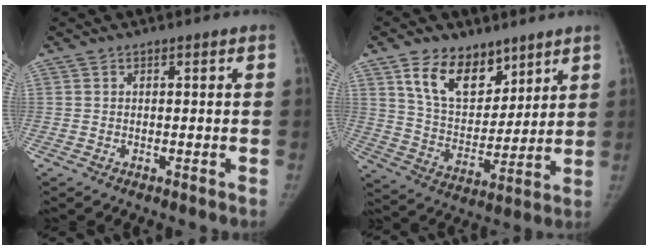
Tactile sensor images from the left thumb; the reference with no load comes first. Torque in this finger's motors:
{"motor_torque": [0.06, 0.06, 0.93, -0.81, 0.27]}